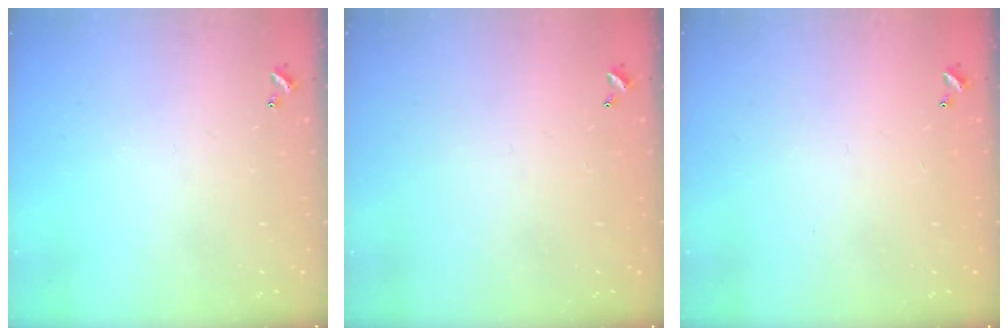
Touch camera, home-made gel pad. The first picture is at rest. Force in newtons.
{"total": 2.9, "press": 2.9, "slide": 0.1}
{"total": 3.0, "press": 3.0, "slide": 0.1}